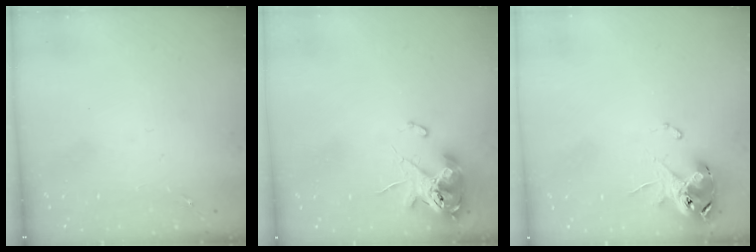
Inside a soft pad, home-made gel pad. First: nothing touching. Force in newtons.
{"total": 11.9, "press": 11.7, "slide": 2.1}
{"total": 12.6, "press": 12.5, "slide": 1.7}